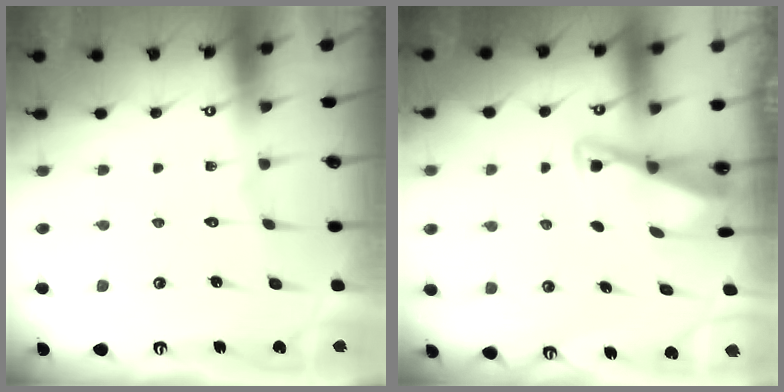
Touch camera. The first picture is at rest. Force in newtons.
{"total": 2.8, "press": 2.7, "slide": 0.4}